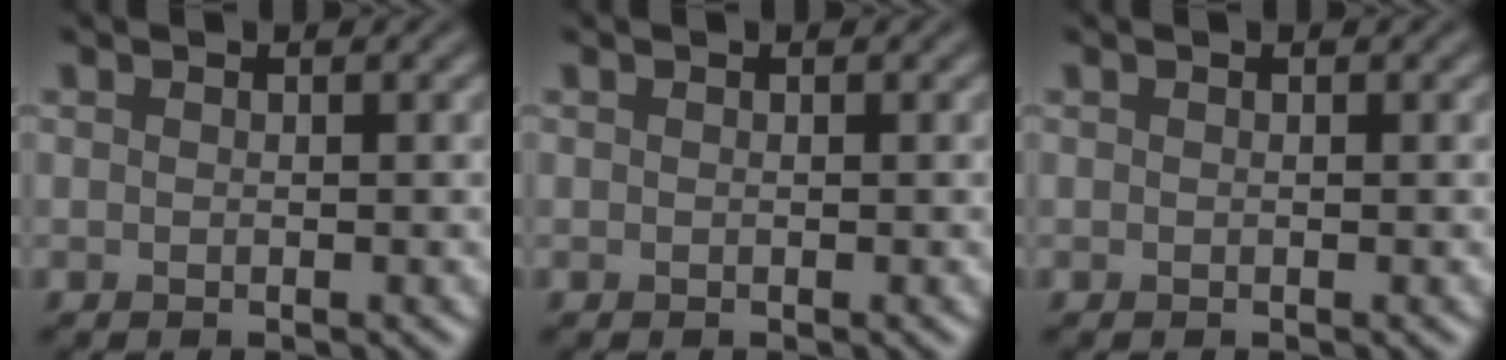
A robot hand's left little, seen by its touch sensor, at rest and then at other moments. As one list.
[{"total": 0.0}, {"total": 0.0}]